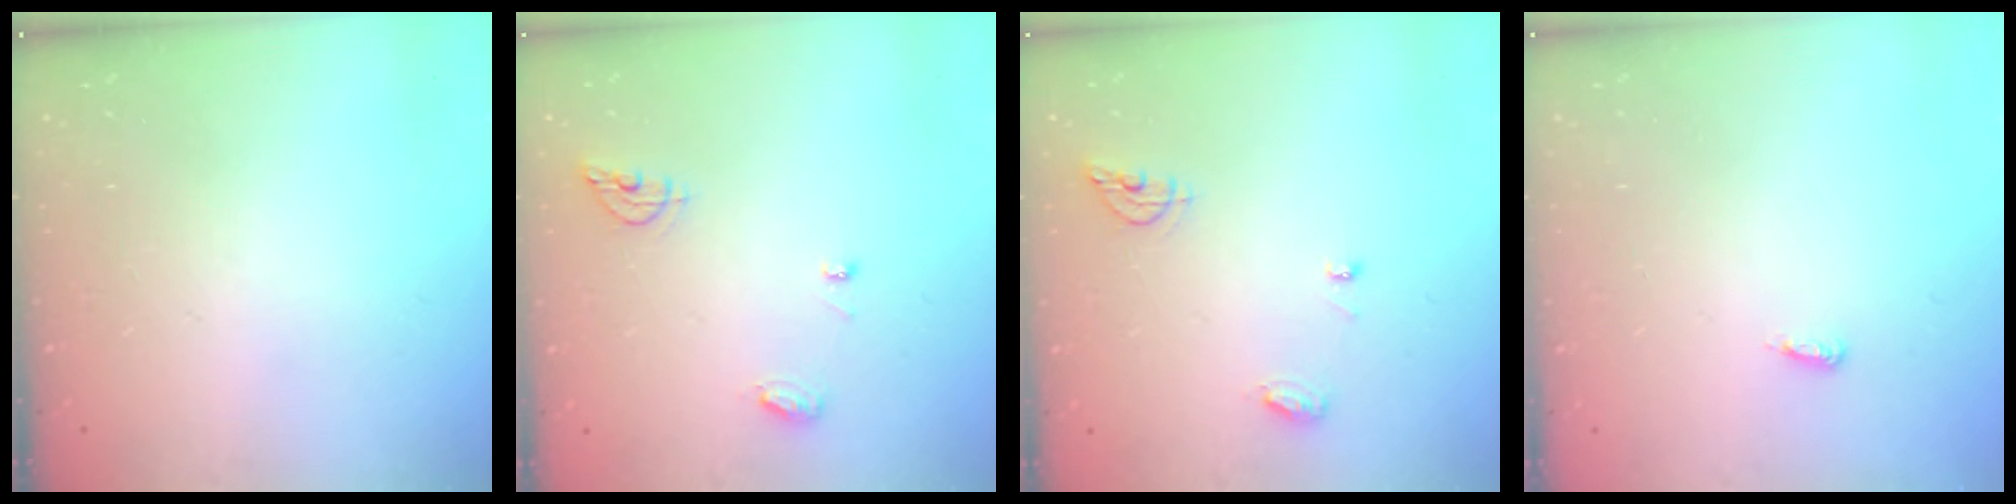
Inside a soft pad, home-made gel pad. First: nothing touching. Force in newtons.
{"total": 6.7, "press": 6.7, "slide": 0.3}
{"total": 6.7, "press": 6.7, "slide": 0.3}
{"total": 3.7, "press": 3.7, "slide": 0.2}